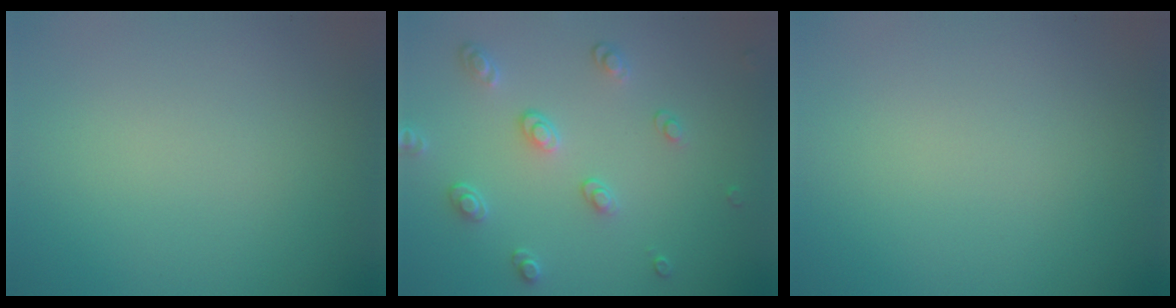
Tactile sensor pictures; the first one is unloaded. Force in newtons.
{"total": 2.8, "press": 2.5, "slide": 1.1}
{"total": 0.0}